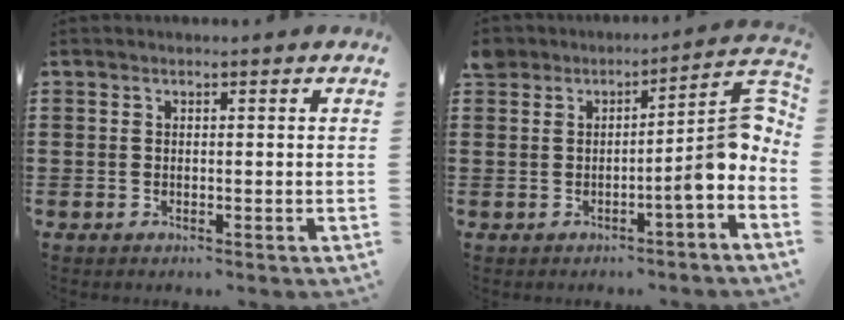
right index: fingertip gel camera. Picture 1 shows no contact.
{"total": 6.8, "force": [0.1, 1.5, 6.6], "torque": [-0.094, -0.016, -0.002]}